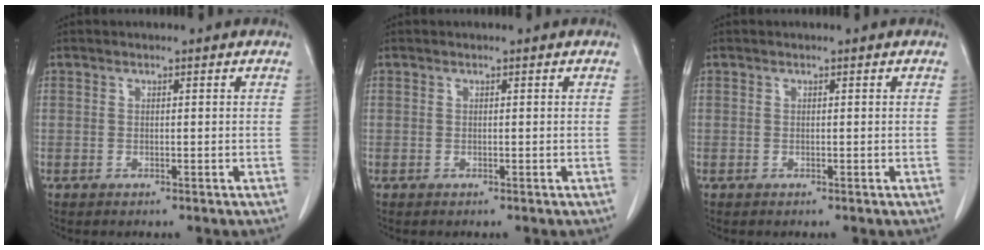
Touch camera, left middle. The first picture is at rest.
{"total": 0.0}
{"total": 0.0}